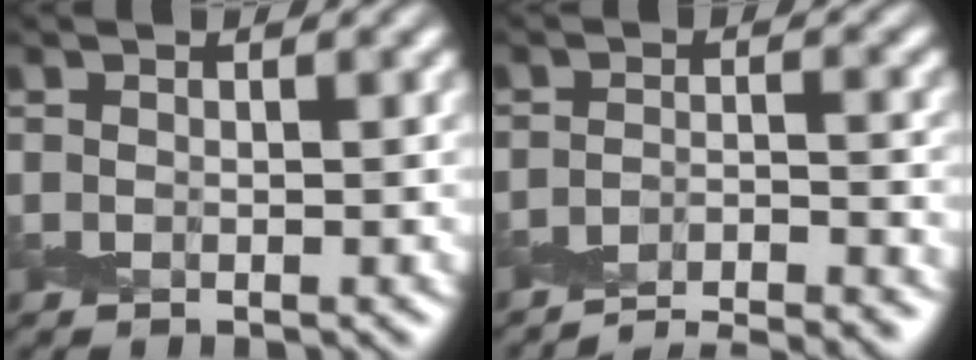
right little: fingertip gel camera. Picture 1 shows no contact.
{"total": 8.8, "force": [-8.7, 0.8, 1.4], "torque": [-0.012, -0.011, -0.131]}